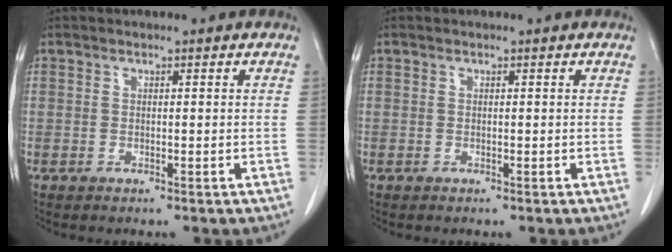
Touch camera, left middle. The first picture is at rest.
{"total": 0.0}